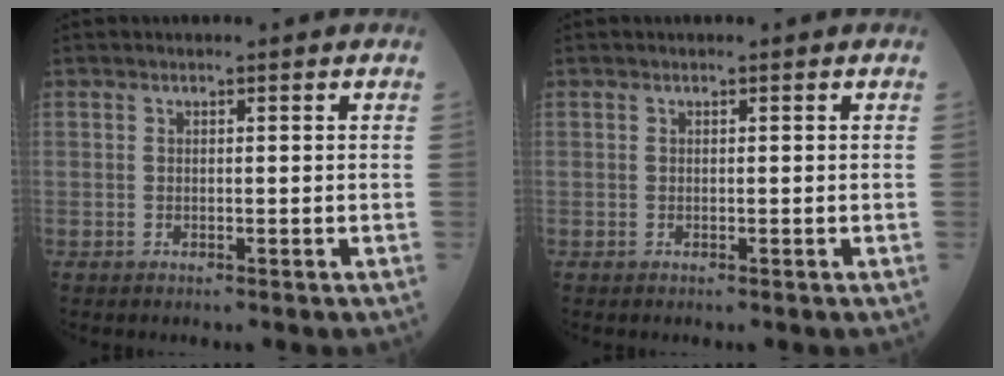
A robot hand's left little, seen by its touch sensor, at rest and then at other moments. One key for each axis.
{"total": 0.0}